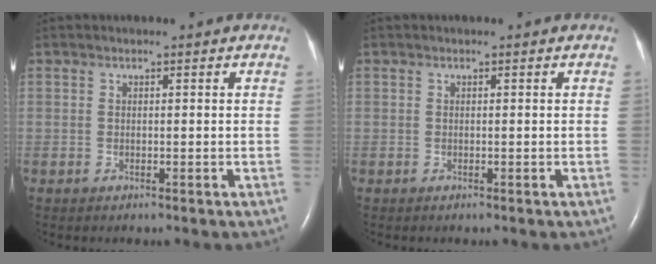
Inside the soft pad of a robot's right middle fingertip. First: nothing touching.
{"total": 0.0}